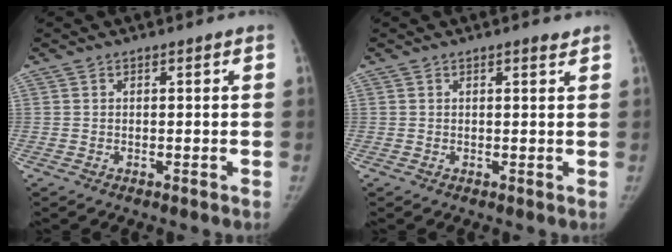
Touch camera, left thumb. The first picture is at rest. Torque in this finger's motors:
{"motor_torque": [-0.28, -0.30, 0.47, 0.20, -0.18]}